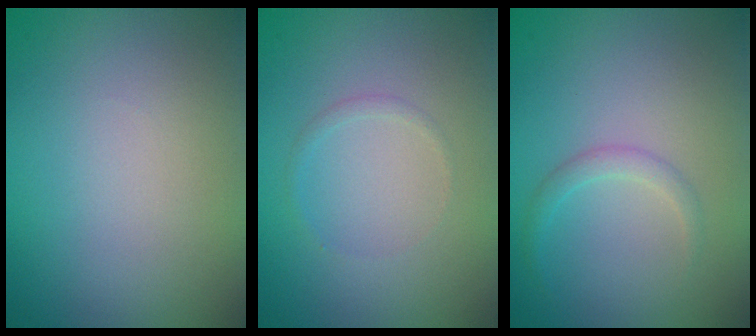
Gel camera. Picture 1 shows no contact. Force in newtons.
{"total": 0.6, "press": 0.6, "slide": 0.0}
{"total": 1.2, "press": 1.2, "slide": 0.0}